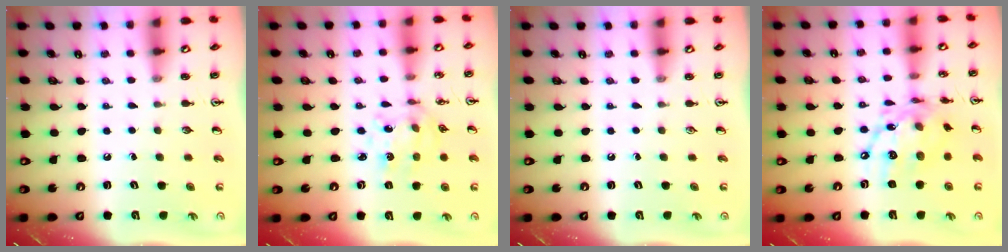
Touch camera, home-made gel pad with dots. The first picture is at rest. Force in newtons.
{"total": 5.8, "press": 5.5, "slide": 2.0}
{"total": 0.0}
{"total": 15.3, "press": 15.3, "slide": 1.0}